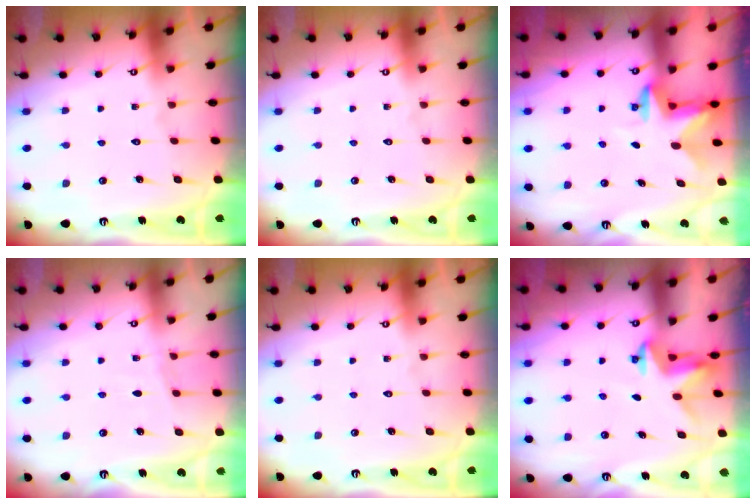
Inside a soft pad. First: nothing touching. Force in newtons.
{"total": 0.0}
{"total": 2.9, "press": 2.9, "slide": 0.5}
{"total": 2.4, "press": 2.4, "slide": 0.4}
{"total": 0.0}
{"total": 2.9, "press": 2.9, "slide": 0.1}